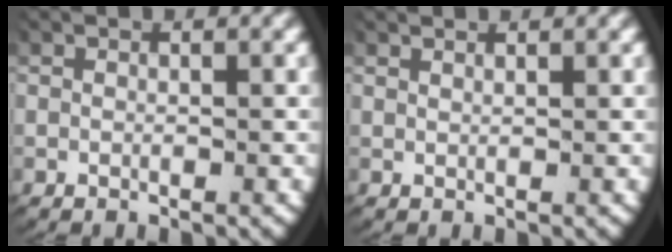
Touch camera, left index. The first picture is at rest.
{"total": 1.2, "force": [1.1, -0.3, 0.2], "torque": [-0.003, -0.001, 0.021]}